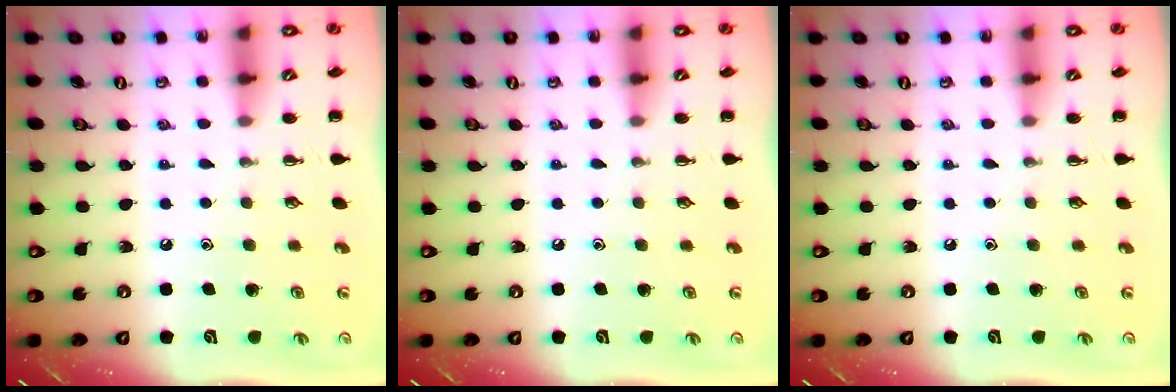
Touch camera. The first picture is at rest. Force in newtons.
{"total": 0.0}
{"total": 0.0}